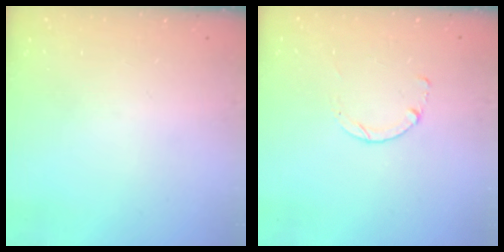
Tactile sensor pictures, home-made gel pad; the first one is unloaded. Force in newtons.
{"total": 0.0}